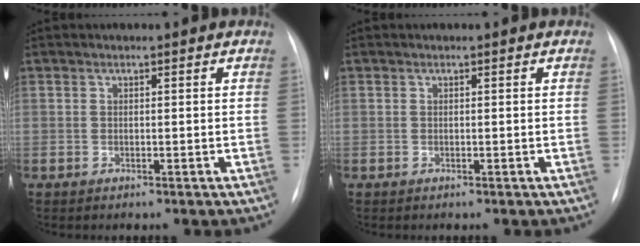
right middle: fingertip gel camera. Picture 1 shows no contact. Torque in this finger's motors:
{"motor_torque": [-0.04, -0.04, 0.00, 0.00]}